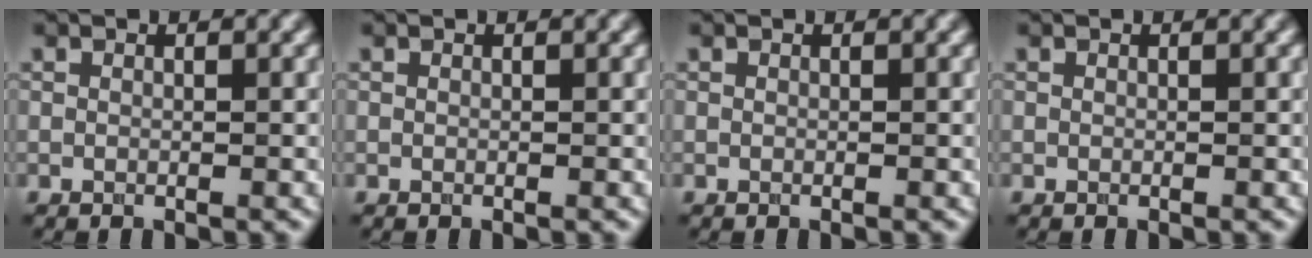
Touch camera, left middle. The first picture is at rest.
{"total": 0.0}
{"total": 0.0}
{"total": 0.0}